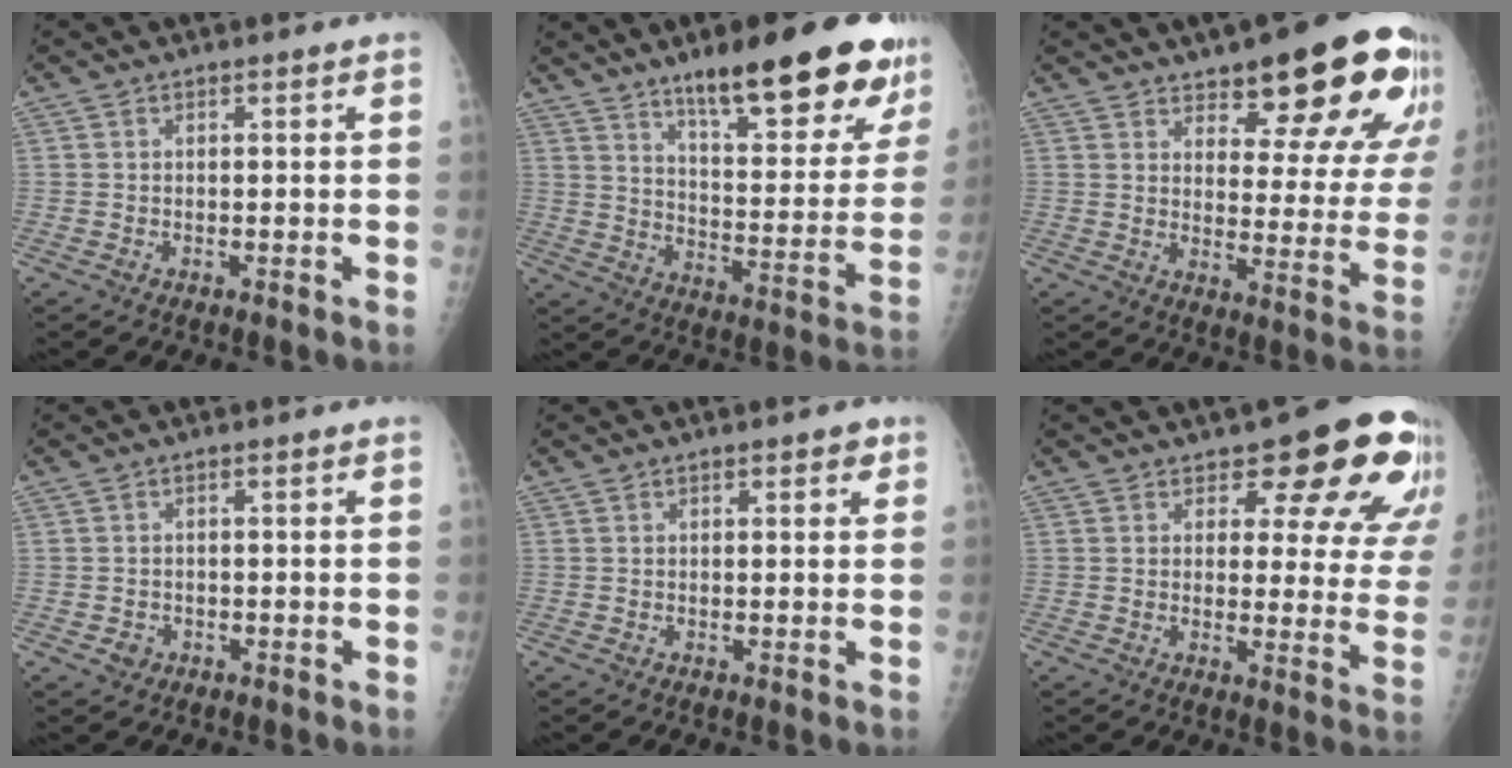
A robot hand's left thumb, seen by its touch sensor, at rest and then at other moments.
{"total": 24.4, "force": [16.4, 6.5, 16.8], "torque": [-0.189, -0.067, 0.240]}
{"total": 20.9, "force": [14.0, 6.9, 14.0], "torque": [-0.134, -0.074, 0.179]}
{"total": 1.6, "force": [-0.6, 1.4, 0.4], "torque": [0.000, 0.004, -0.006]}
{"total": 2.1, "force": [1.2, 0.9, 1.5], "torque": [-0.009, -0.002, 0.013]}
{"total": 16.3, "force": [10.6, 6.9, 10.4], "torque": [-0.073, -0.055, 0.112]}